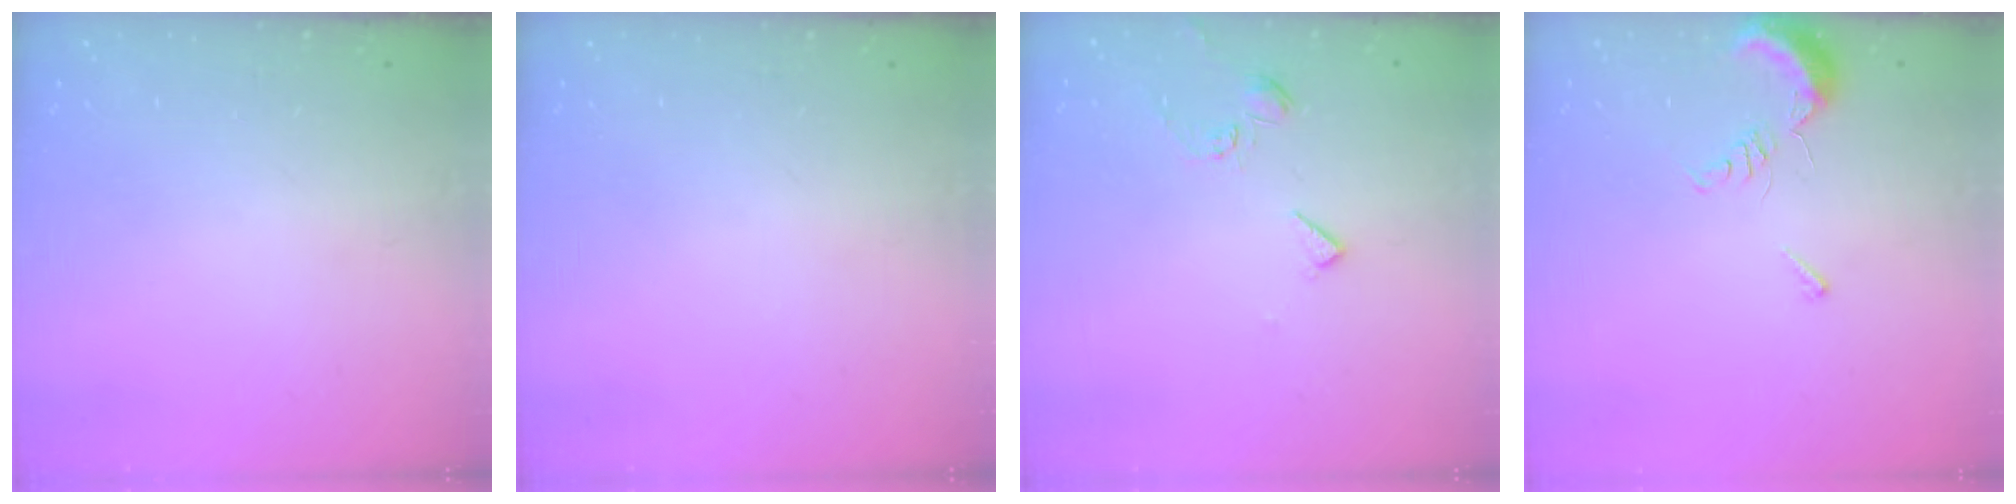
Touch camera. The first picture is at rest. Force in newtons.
{"total": 0.0}
{"total": 3.9, "press": 3.9, "slide": 0.6}
{"total": 6.6, "press": 6.6, "slide": 0.7}